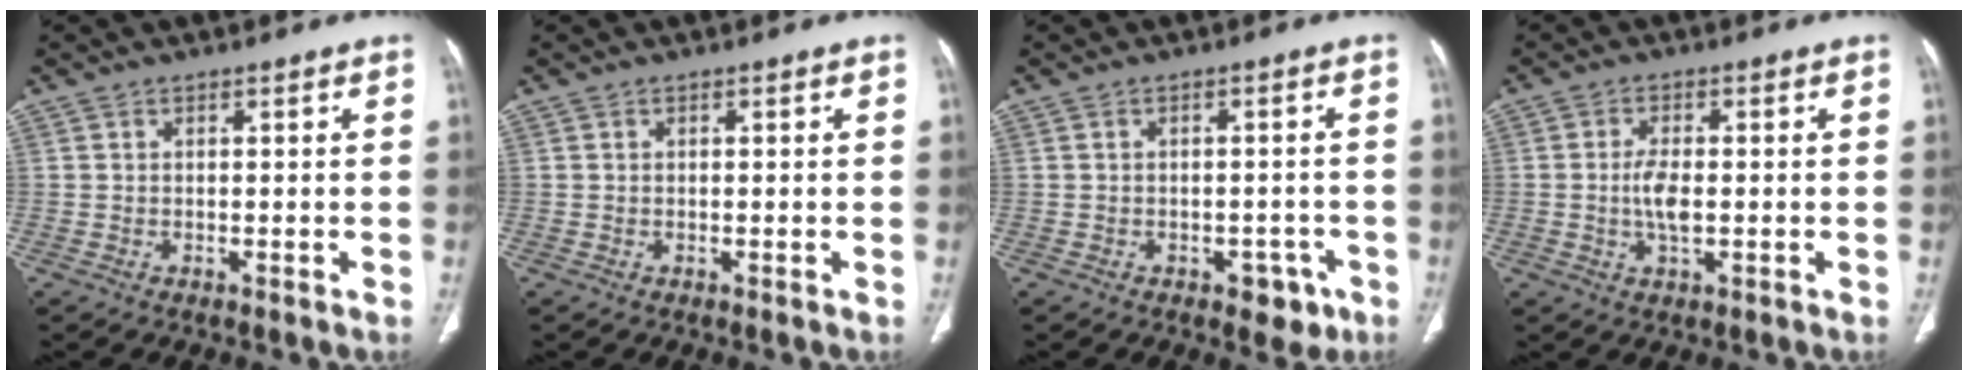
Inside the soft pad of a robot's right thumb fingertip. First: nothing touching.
{"total": 0.0}
{"total": 4.5, "force": [-2.5, 2.8, 2.6], "torque": [-0.012, 0.014, -0.027]}
{"total": 4.6, "force": [-0.4, 2.0, 4.1], "torque": [-0.083, 0.001, -0.010]}